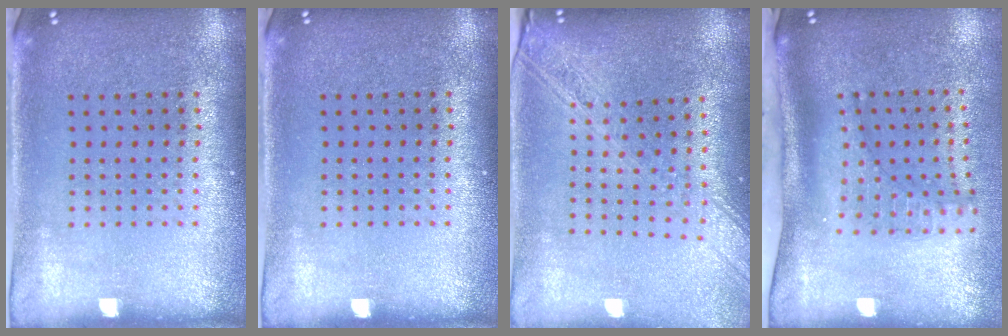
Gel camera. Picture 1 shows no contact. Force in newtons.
{"total": 0.0}
{"total": 2.1, "press": 1.8, "slide": 1.1}
{"total": 1.9, "press": 1.4, "slide": 1.3}